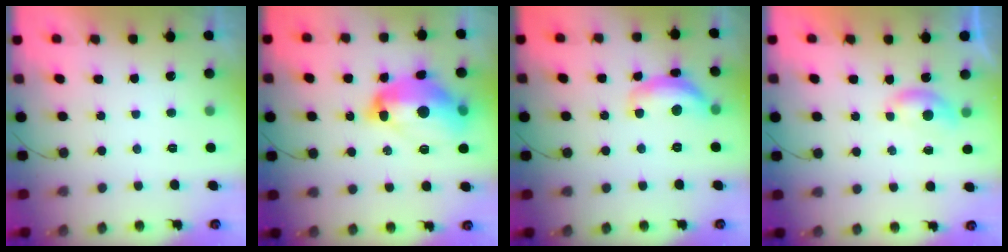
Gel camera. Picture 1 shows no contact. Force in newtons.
{"total": 16.6, "press": 16.5, "slide": 1.7}
{"total": 12.6, "press": 12.6, "slide": 0.7}
{"total": 3.8, "press": 3.8, "slide": 0.4}